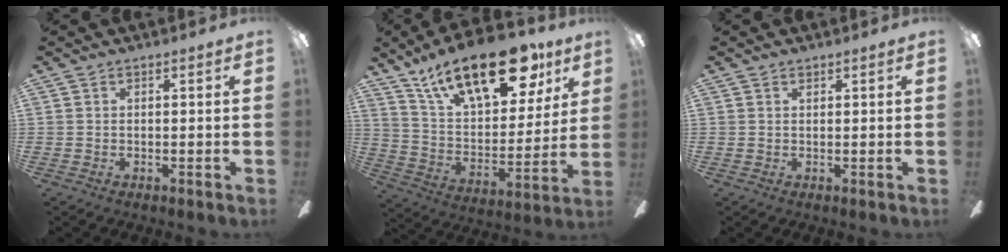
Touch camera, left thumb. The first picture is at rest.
{"total": 24.9, "force": [15.1, 11.2, 16.4], "torque": [-0.259, -0.083, 0.260]}
{"total": 0.5, "force": [0.4, 0.3, 0.2], "torque": [-0.005, 0.001, 0.007]}